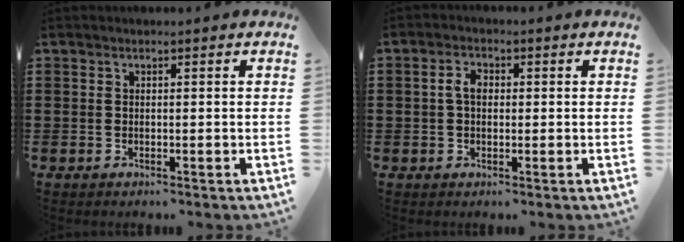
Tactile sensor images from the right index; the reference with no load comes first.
{"total": 2.8, "force": [0.1, 1.8, 2.2], "torque": [-0.052, 0.005, -0.003]}